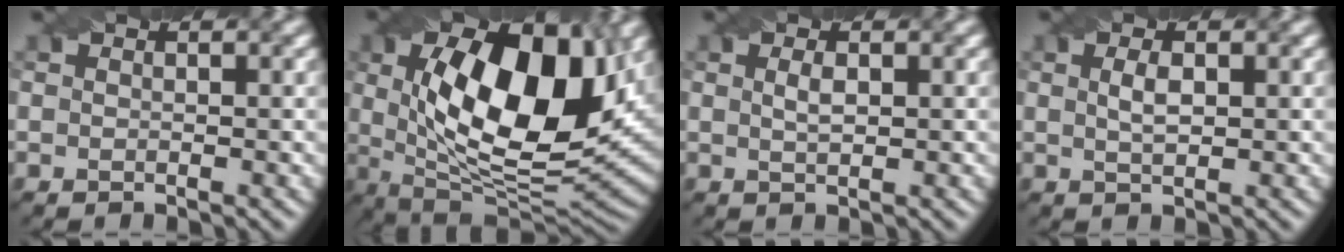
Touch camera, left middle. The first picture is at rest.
{"total": 15.3, "force": [2.8, 7.0, 13.3], "torque": [-0.211, -0.008, 0.044]}
{"total": 1.3, "force": [0.3, 0.4, 1.1], "torque": [-0.023, 0.001, 0.009]}
{"total": 1.7, "force": [0.4, 0.6, 1.5], "torque": [-0.033, 0.002, 0.010]}